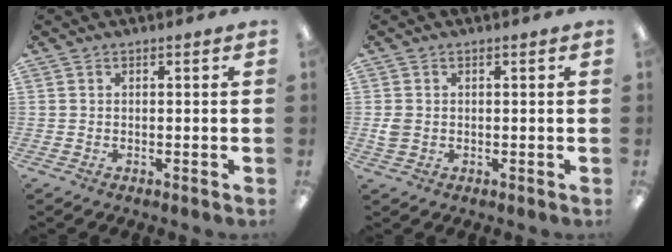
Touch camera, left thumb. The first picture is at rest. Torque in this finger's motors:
{"motor_torque": [0.35, 0.47, 0.59, -0.26, 0.01]}